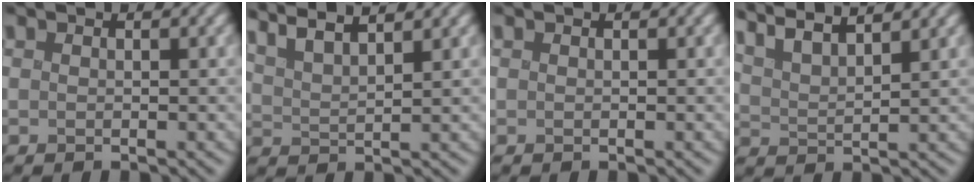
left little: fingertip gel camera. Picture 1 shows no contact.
{"total": 6.6, "force": [5.0, 1.6, 4.1], "torque": [-0.095, 0.030, 0.063]}
{"total": 0.0}
{"total": 8.7, "force": [6.6, 2.3, 5.2], "torque": [-0.110, 0.034, 0.077]}